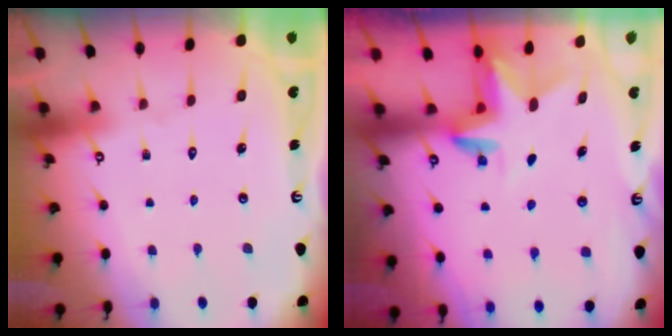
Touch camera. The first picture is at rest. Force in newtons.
{"total": 2.9, "press": 2.9, "slide": 0.2}